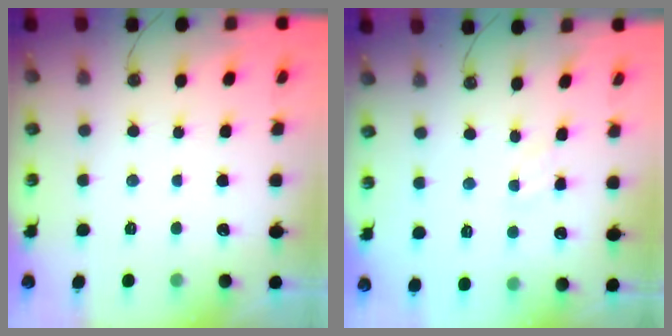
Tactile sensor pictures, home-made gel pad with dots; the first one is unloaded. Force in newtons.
{"total": 1.0, "press": 1.0, "slide": 0.2}